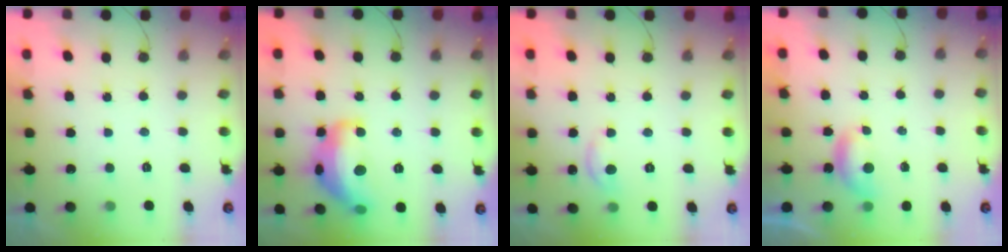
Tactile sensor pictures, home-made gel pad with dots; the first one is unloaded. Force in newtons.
{"total": 16.7, "press": 16.7, "slide": 0.6}
{"total": 5.5, "press": 5.4, "slide": 0.8}
{"total": 5.0, "press": 5.0, "slide": 0.6}